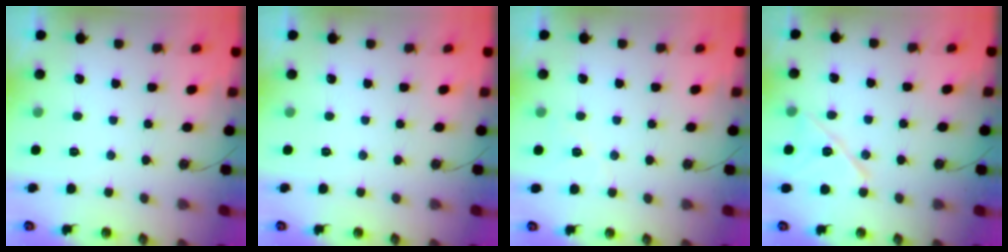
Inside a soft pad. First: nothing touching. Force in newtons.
{"total": 0.0}
{"total": 5.3, "press": 5.0, "slide": 1.7}
{"total": 12.7, "press": 9.2, "slide": 8.8}